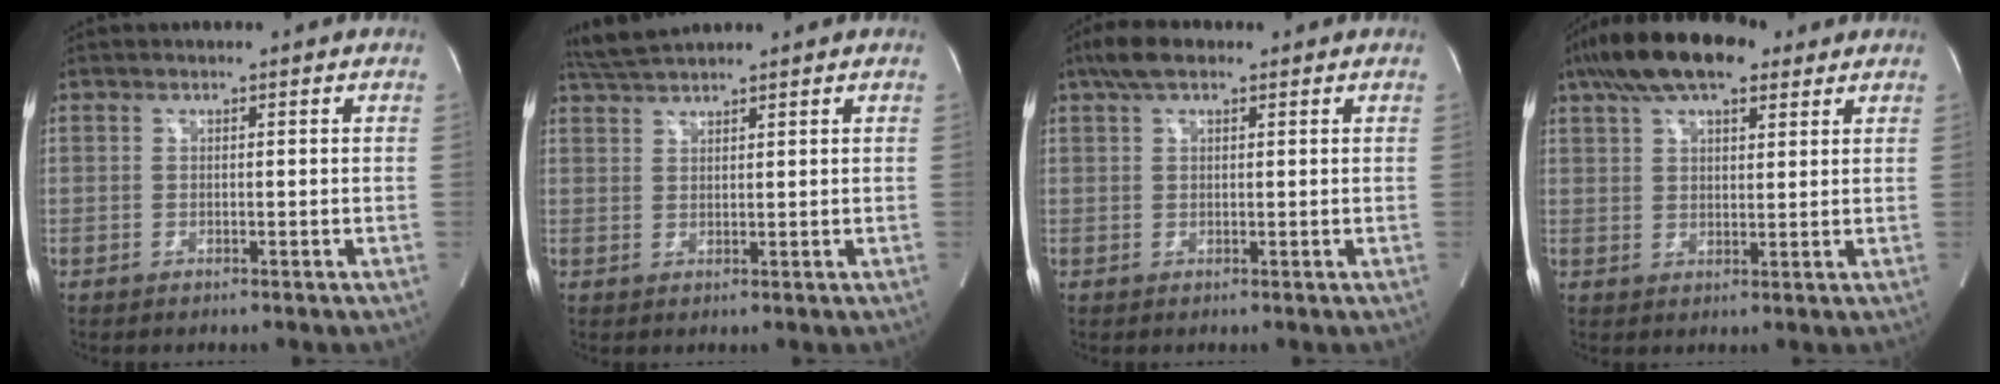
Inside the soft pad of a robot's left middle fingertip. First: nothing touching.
{"total": 4.0, "force": [3.8, -0.2, 1.2], "torque": [-0.034, 0.019, 0.079]}
{"total": 4.3, "force": [2.9, 1.6, 2.8], "torque": [-0.065, 0.023, 0.052]}
{"total": 12.8, "force": [8.7, 4.7, 8.2], "torque": [-0.157, 0.041, 0.149]}